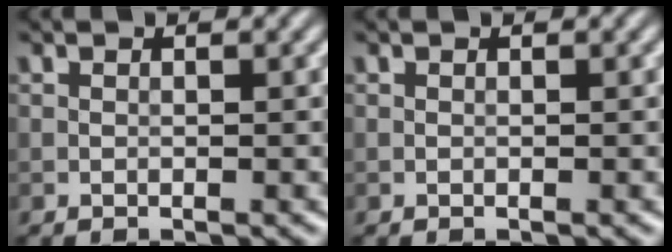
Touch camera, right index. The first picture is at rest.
{"total": 0.0}